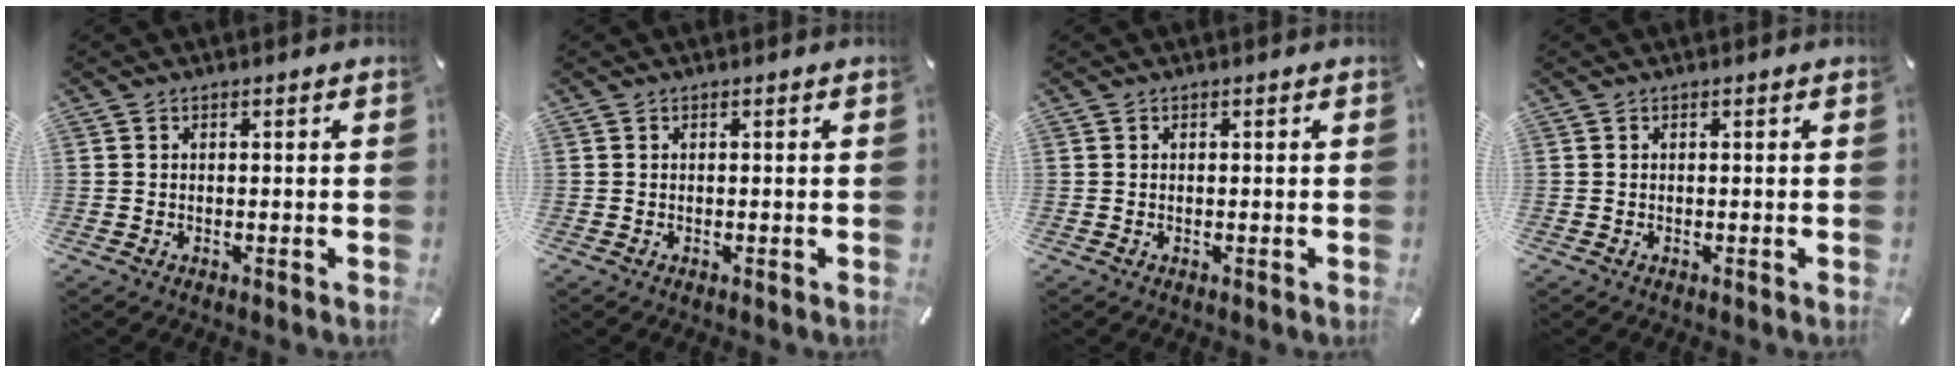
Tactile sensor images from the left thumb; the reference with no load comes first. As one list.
[{"total": 0.0}, {"total": 0.0}, {"total": 0.0}]